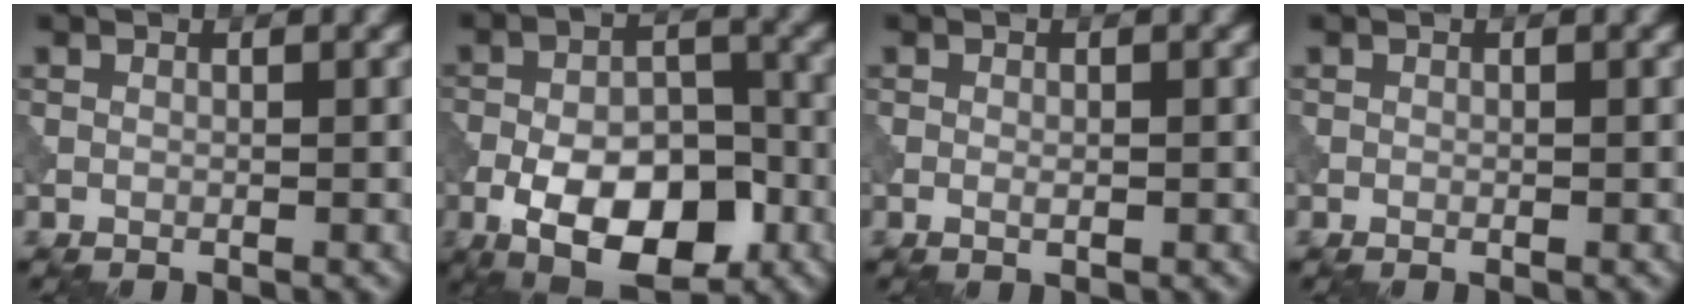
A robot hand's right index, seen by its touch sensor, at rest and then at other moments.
{"total": 10.6, "force": [-4.8, 5.2, 7.9], "torque": [-0.123, 0.003, -0.079]}
{"total": 0.7, "force": [-0.3, 0.3, 0.6], "torque": [-0.007, -0.002, 0.000]}
{"total": 0.0}